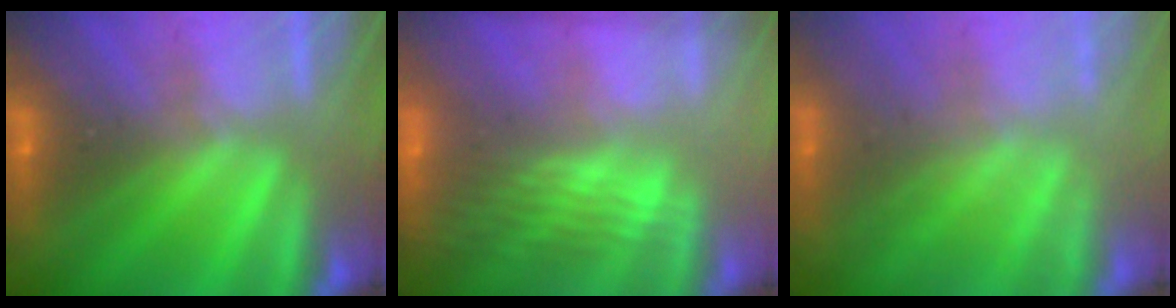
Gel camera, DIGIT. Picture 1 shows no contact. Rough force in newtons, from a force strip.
{"total": 2.8}
{"total": 2.2}